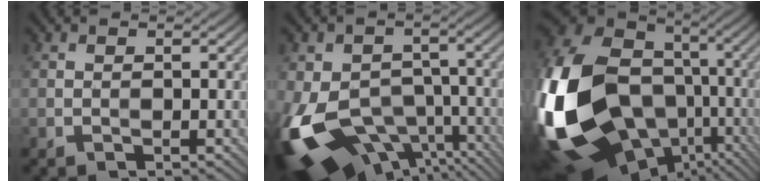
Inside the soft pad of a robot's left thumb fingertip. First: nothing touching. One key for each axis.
{"total": 17.4, "fx": -6.7, "fy": 11.7, "fz": 11.0, "tx": -0.253, "ty": -0.037, "tz": -0.091}
{"total": 24.6, "fx": -6.0, "fy": 17.9, "fz": 15.8, "tx": -0.415, "ty": -0.054, "tz": -0.076}